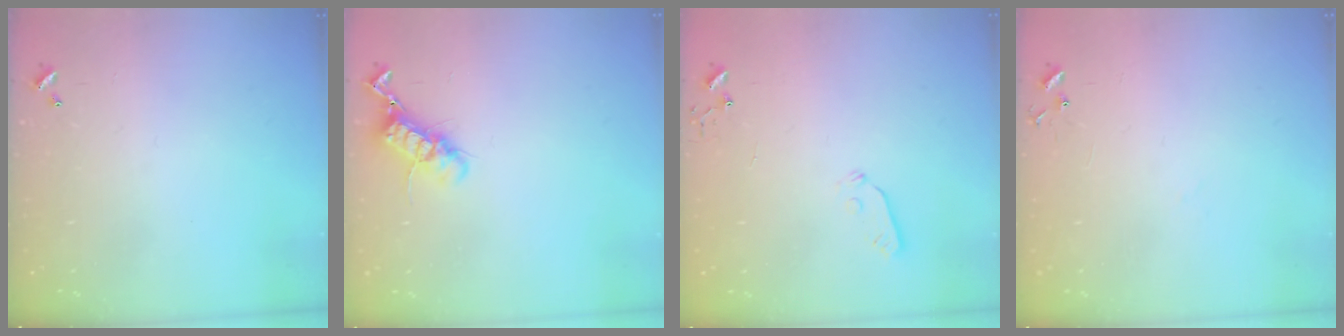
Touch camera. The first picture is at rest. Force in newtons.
{"total": 11.9, "press": 11.8, "slide": 0.9}
{"total": 3.7, "press": 3.7, "slide": 0.4}
{"total": 6.8, "press": 6.8, "slide": 0.6}